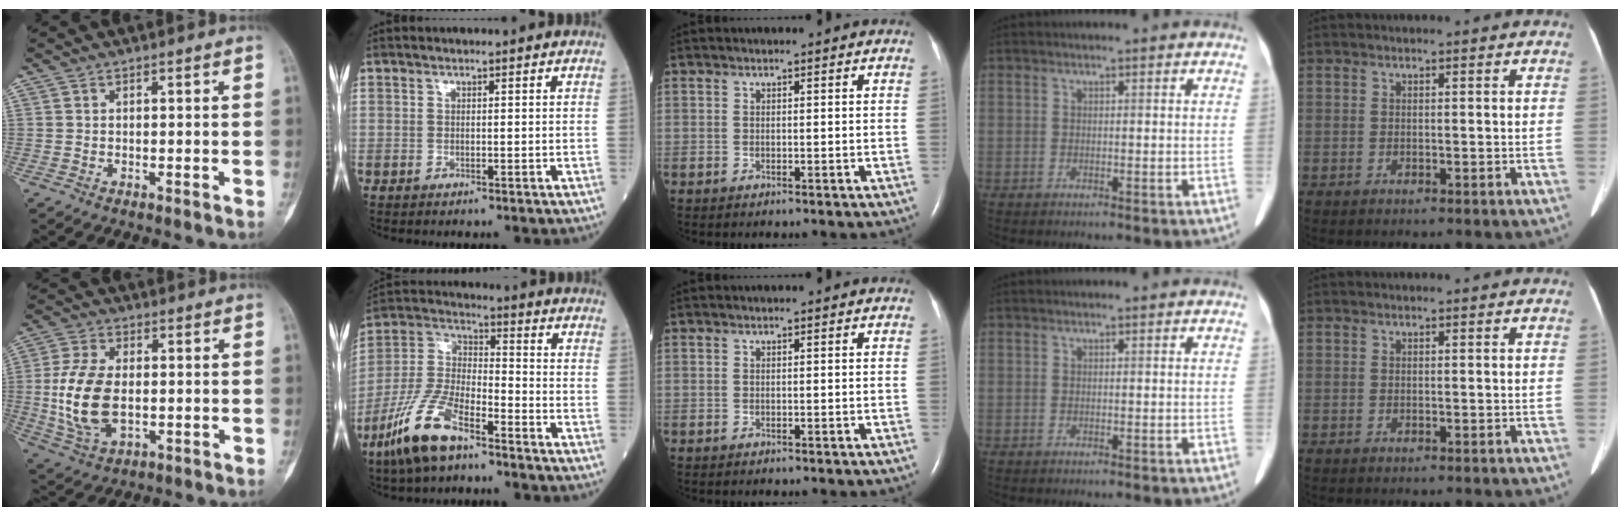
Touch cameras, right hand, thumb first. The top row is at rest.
{"thumb": {"total": 13.1, "force": [-0.7, 7.5, 10.7], "torque": [-0.221, -0.004, -0.008]}, "index": {"total": 12.8, "force": [-8.5, 3.7, 8.8], "torque": [-0.201, -0.012, -0.170]}}